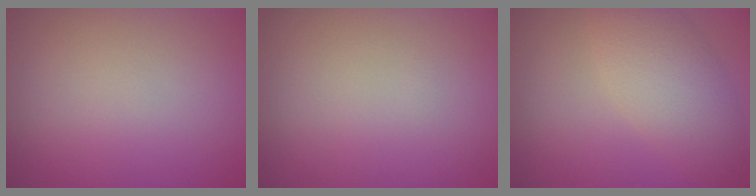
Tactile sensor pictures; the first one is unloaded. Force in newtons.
{"total": 0.0}
{"total": 4.9, "press": 4.9, "slide": 0.2}